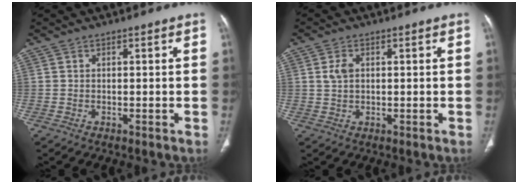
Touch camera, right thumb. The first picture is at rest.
{"total": 3.0, "force": [0.6, 2.0, 2.2], "torque": [-0.044, 0.002, 0.014]}